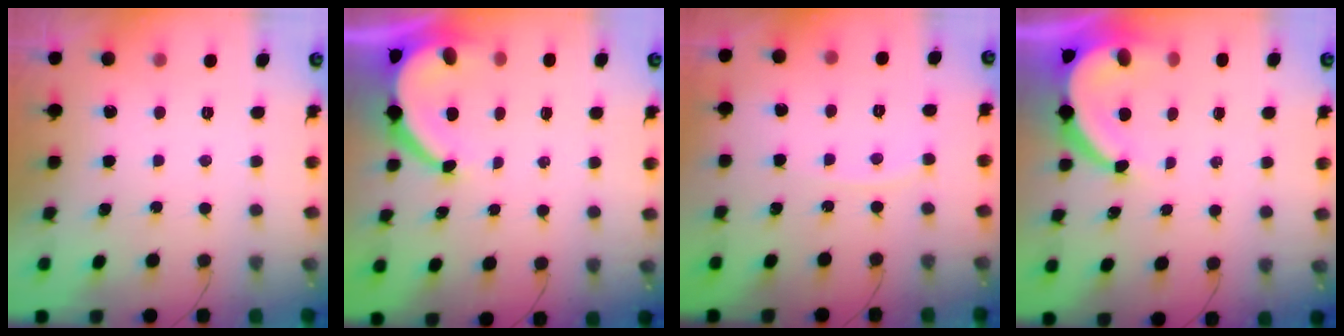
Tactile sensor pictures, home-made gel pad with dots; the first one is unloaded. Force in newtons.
{"total": 7.7, "press": 7.6, "slide": 0.8}
{"total": 2.8, "press": 2.7, "slide": 0.3}
{"total": 9.5, "press": 9.4, "slide": 1.4}